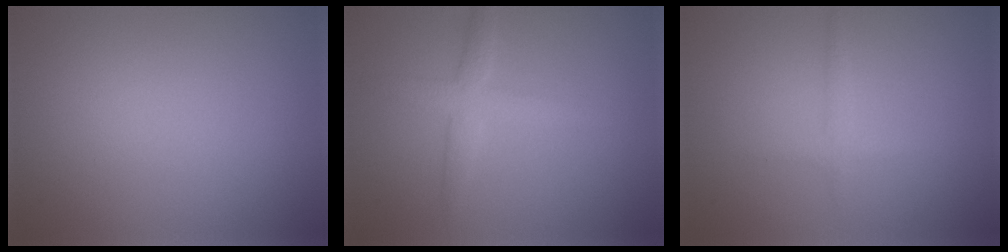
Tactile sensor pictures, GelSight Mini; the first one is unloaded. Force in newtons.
{"total": 2.8, "press": 2.8, "slide": 0.1}
{"total": 1.0, "press": 1.0, "slide": 0.1}